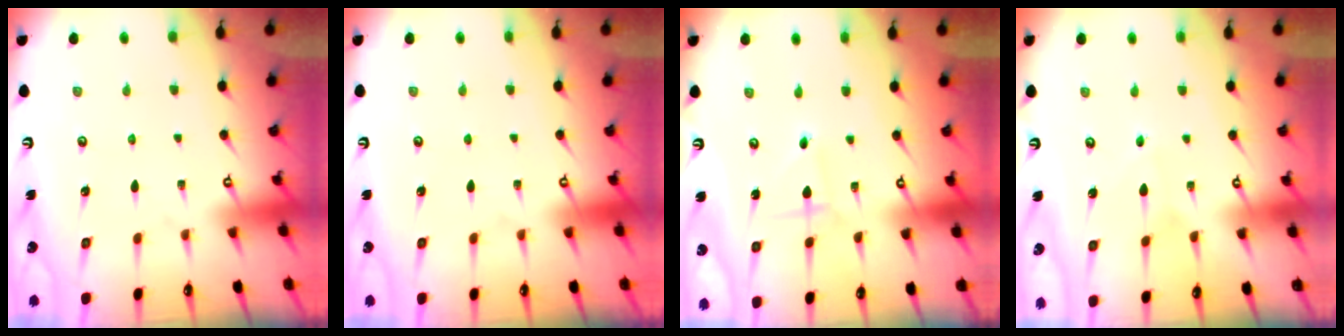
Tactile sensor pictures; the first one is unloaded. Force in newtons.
{"total": 0.0}
{"total": 2.2, "press": 2.1, "slide": 0.3}
{"total": 4.5, "press": 4.4, "slide": 0.3}